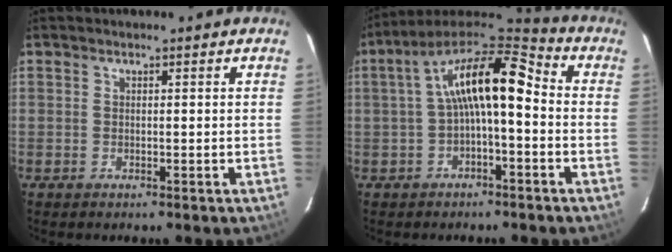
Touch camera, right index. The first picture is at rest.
{"total": 12.3, "force": [-0.5, 4.3, 11.6], "torque": [-0.214, 0.030, -0.013]}